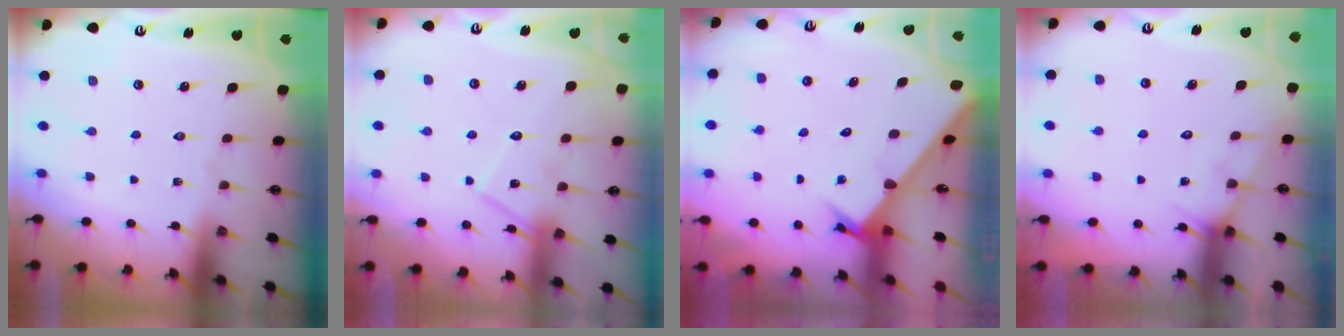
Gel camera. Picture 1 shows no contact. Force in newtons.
{"total": 13.9, "press": 13.9, "slide": 1.2}
{"total": 2.7, "press": 2.7, "slide": 0.3}
{"total": 4.6, "press": 4.6, "slide": 0.3}